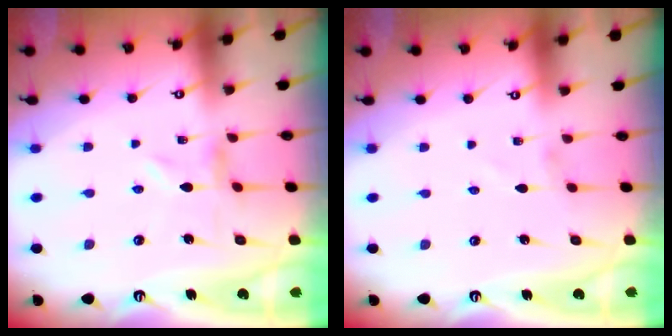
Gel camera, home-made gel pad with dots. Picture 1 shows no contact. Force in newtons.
{"total": 1.5, "press": 1.5, "slide": 0.0}